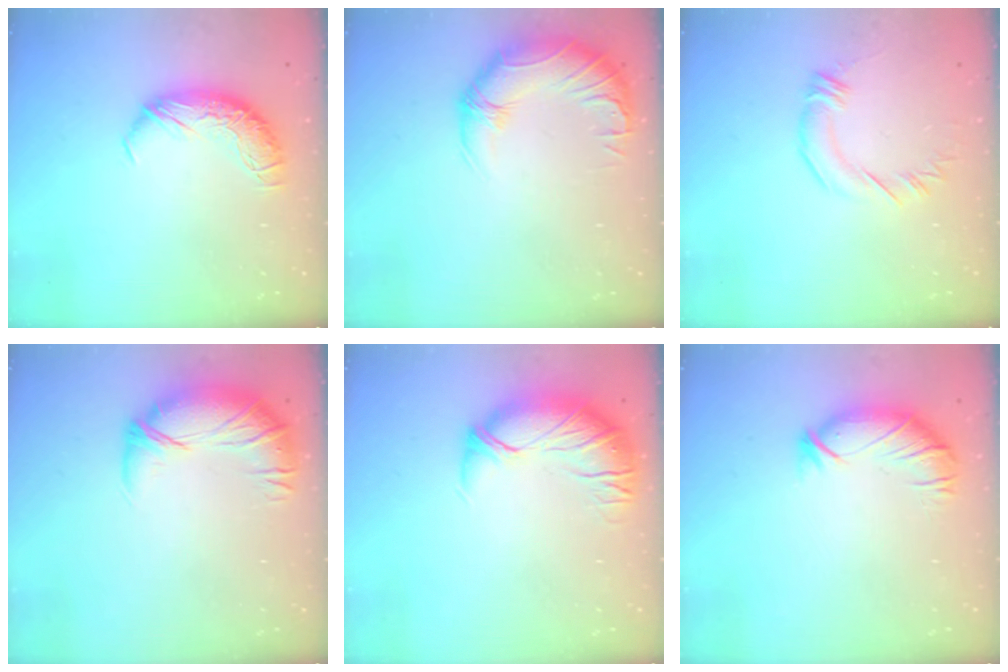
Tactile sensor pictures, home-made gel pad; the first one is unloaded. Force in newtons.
{"total": 3.3, "press": 1.9, "slide": 2.7}
{"total": 2.5, "press": 2.4, "slide": 0.3}
{"total": 3.1, "press": 2.3, "slide": 2.1}
{"total": 2.9, "press": 1.6, "slide": 2.3}
{"total": 2.8, "press": 2.3, "slide": 1.6}